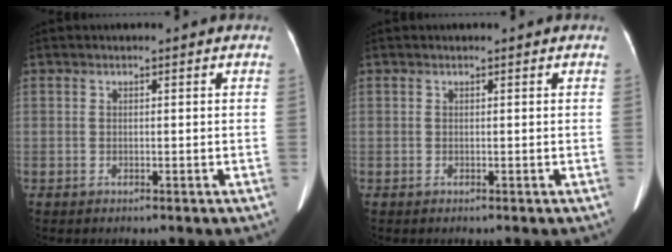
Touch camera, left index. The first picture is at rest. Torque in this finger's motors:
{"motor_torque": [-0.02, 0.02, 0.00, -0.01]}